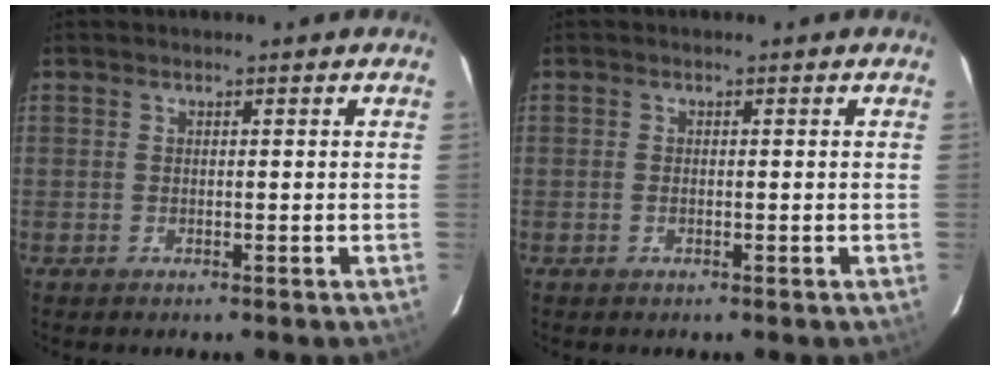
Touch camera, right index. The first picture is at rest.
{"total": 0.7, "force": [-0.2, 0.4, 0.5], "torque": [-0.011, 0.000, -0.005]}